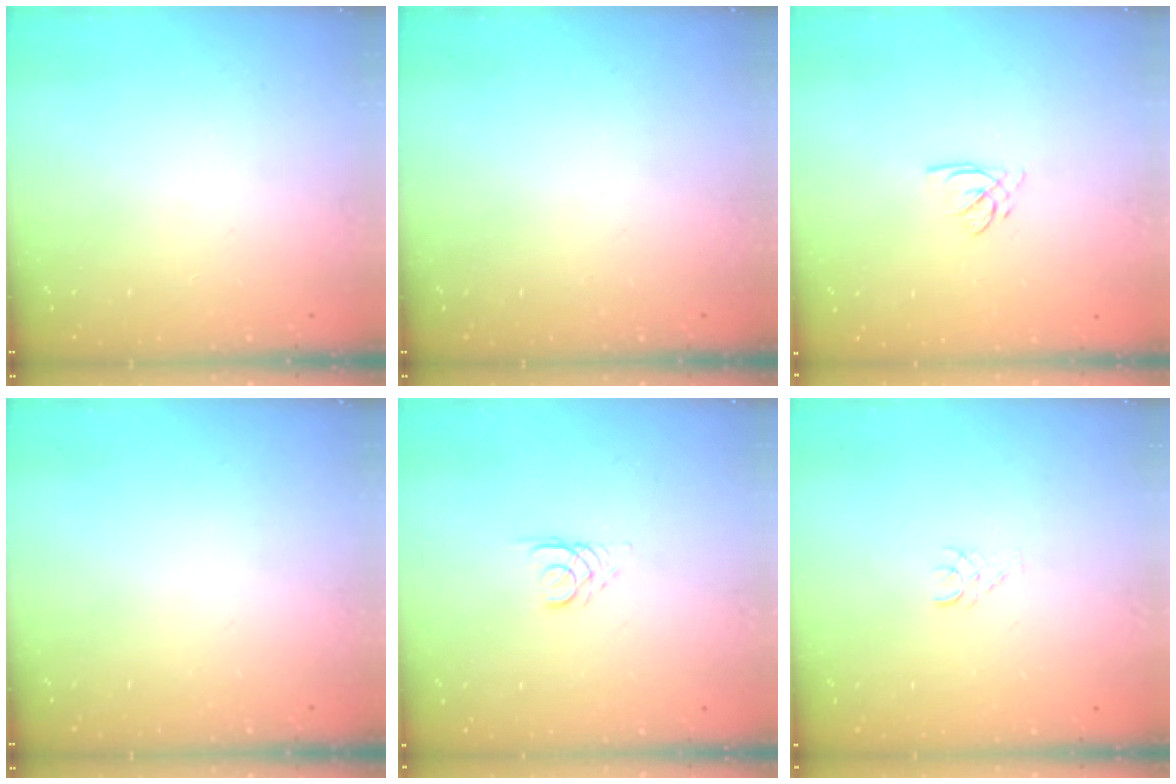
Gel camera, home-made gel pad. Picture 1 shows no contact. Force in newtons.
{"total": 0.0}
{"total": 2.2, "press": 2.2, "slide": 0.3}
{"total": 0.0}
{"total": 2.6, "press": 2.6, "slide": 0.3}
{"total": 3.5, "press": 3.5, "slide": 0.3}